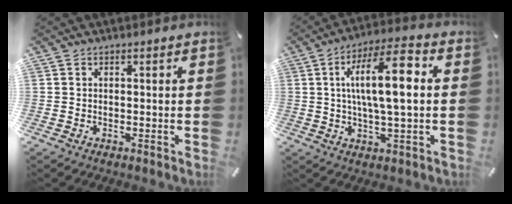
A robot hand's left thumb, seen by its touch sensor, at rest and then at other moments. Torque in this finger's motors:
{"motor_torque": [2.51, 2.50, 1.93, -0.45, 0.29]}